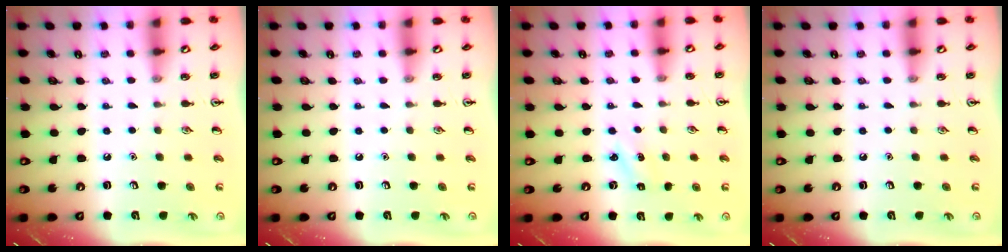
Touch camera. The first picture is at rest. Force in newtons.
{"total": 0.0}
{"total": 1.6, "press": 1.5, "slide": 0.6}
{"total": 0.0}